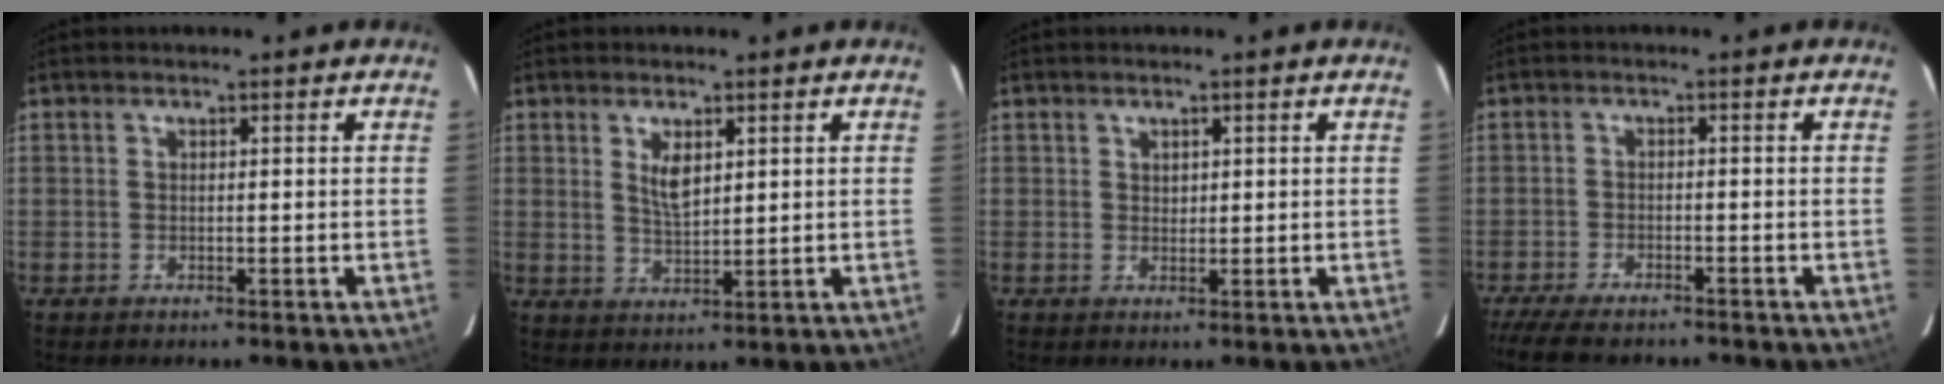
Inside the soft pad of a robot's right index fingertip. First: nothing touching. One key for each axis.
{"total": 4.2, "fx": 1.7, "fy": 1.8, "fz": 3.5, "tx": -0.060, "ty": -0.003, "tz": 0.034}
{"total": 1.0, "fx": 0.6, "fy": 0.8, "fz": 0.2, "tx": -0.001, "ty": 0.003, "tz": 0.012}
{"total": 10.1, "fx": -8.6, "fy": 2.7, "fz": 4.7, "tx": -0.115, "ty": -0.030, "tz": -0.146}